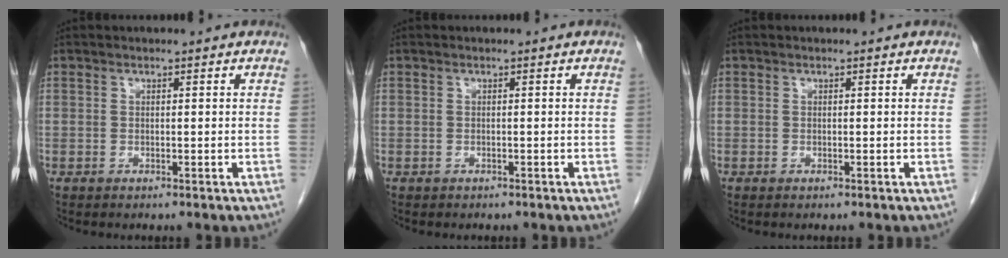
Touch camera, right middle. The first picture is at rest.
{"total": 0.0}
{"total": 0.0}